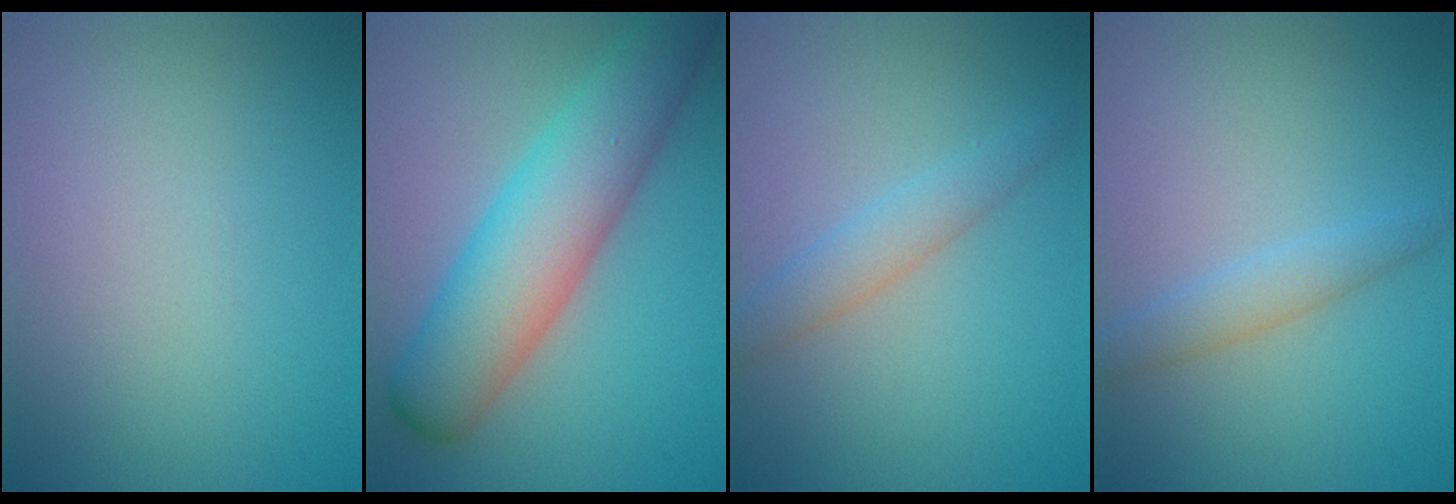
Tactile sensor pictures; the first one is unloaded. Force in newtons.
{"total": 8.4, "press": 8.4, "slide": 0.1}
{"total": 2.3, "press": 2.3, "slide": 0.1}
{"total": 2.0, "press": 2.0, "slide": 0.1}